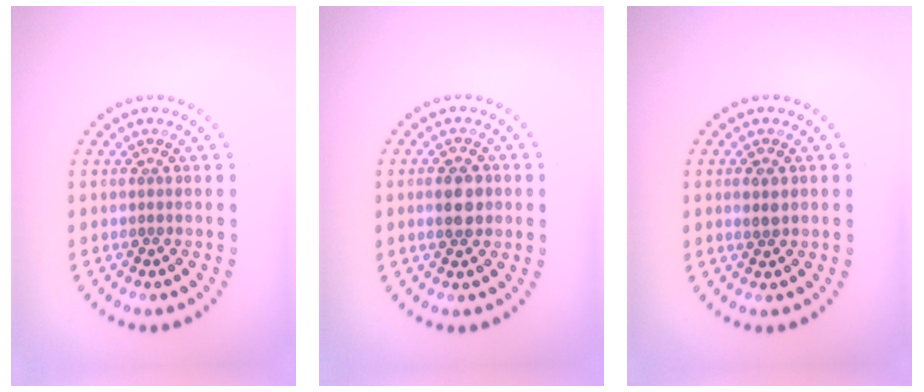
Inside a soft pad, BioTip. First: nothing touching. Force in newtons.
{"total": 3.0, "press": 3.0, "slide": 0.1}
{"total": 1.4, "press": 1.4, "slide": 0.2}